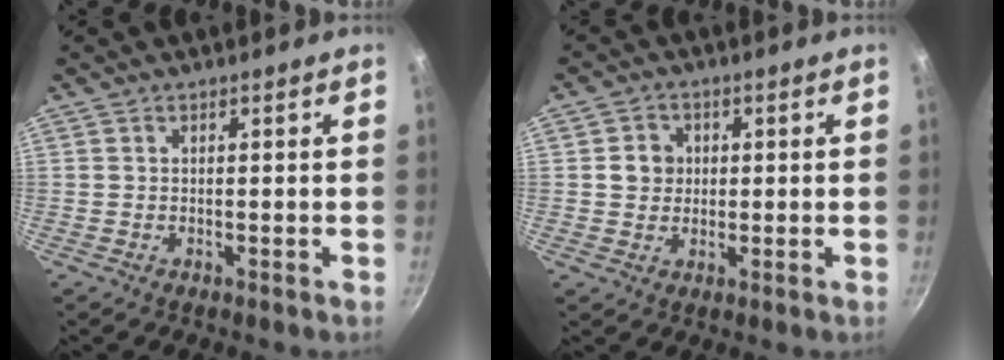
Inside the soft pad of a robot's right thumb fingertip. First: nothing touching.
{"total": 4.2, "force": [0.5, 3.9, 1.6], "torque": [-0.003, 0.004, 0.004]}